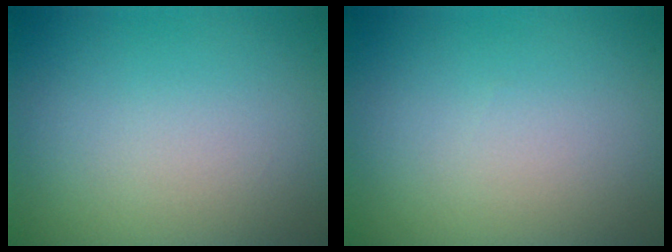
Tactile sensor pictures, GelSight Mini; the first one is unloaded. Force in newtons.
{"total": 0.0}